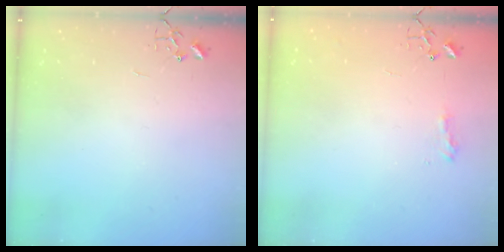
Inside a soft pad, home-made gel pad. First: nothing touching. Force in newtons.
{"total": 7.8, "press": 7.8, "slide": 0.3}